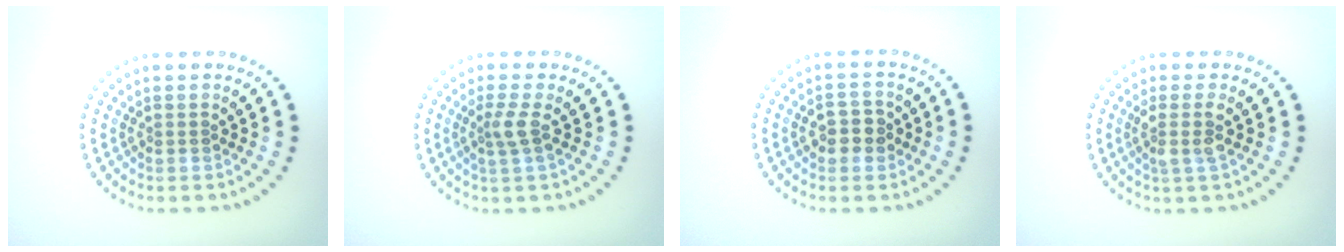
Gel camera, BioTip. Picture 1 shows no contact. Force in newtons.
{"total": 2.0, "press": 1.5, "slide": 1.3}
{"total": 2.7, "press": 2.6, "slide": 0.5}
{"total": 2.1, "press": 1.7, "slide": 1.3}